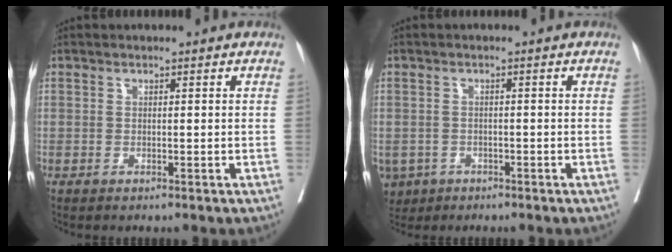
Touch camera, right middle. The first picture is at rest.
{"total": 5.1, "force": [-2.9, 4.0, 1.2], "torque": [-0.024, 0.002, -0.045]}